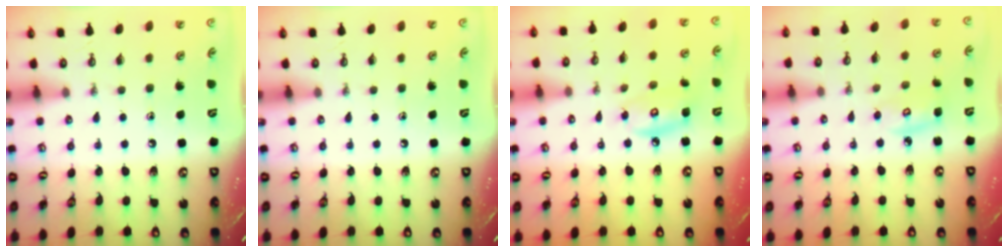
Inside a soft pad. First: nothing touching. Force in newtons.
{"total": 0.0}
{"total": 7.4, "press": 7.3, "slide": 0.4}
{"total": 3.9, "press": 3.9, "slide": 0.5}